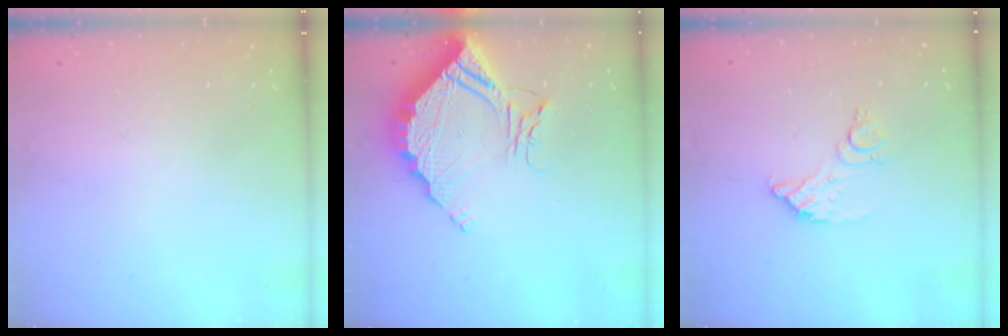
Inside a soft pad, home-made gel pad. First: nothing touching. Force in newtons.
{"total": 13.4, "press": 13.3, "slide": 1.2}
{"total": 8.3, "press": 8.3, "slide": 0.6}